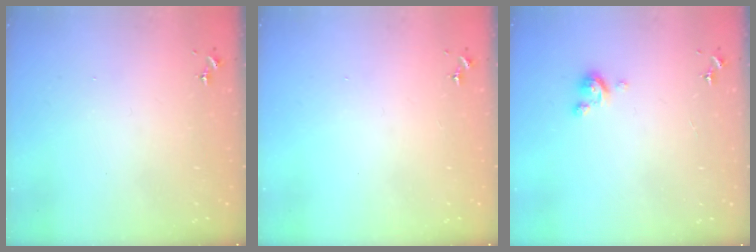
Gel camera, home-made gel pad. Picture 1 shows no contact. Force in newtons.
{"total": 0.0}
{"total": 3.0, "press": 3.0, "slide": 0.3}